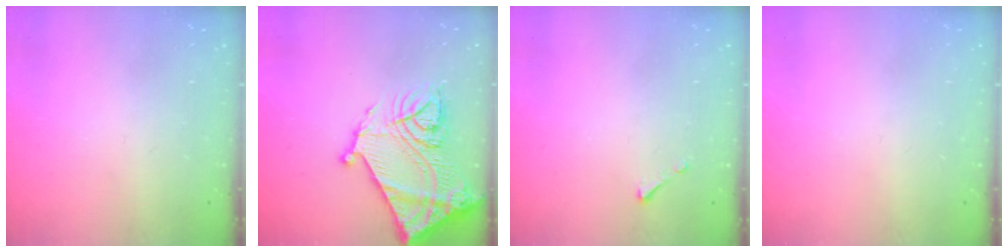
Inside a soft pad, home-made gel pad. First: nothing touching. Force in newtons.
{"total": 22.6, "press": 22.5, "slide": 2.0}
{"total": 2.5, "press": 2.5, "slide": 0.3}
{"total": 0.0}